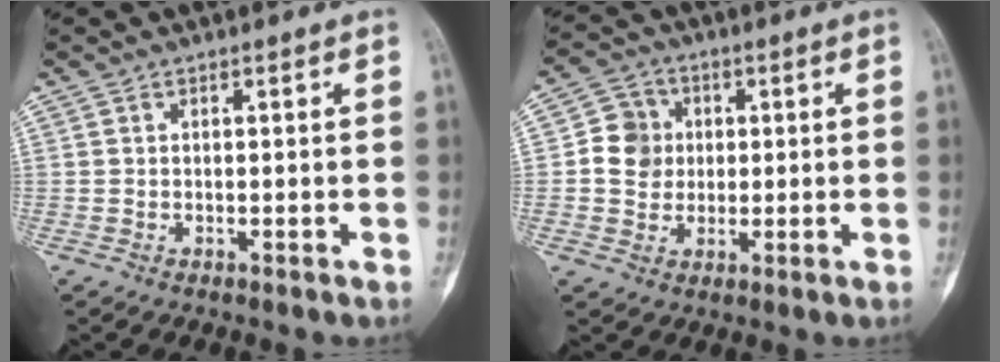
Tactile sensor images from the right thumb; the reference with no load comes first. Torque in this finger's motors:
{"motor_torque": [-0.83, 0.27, 0.56, 0.05, -0.19]}